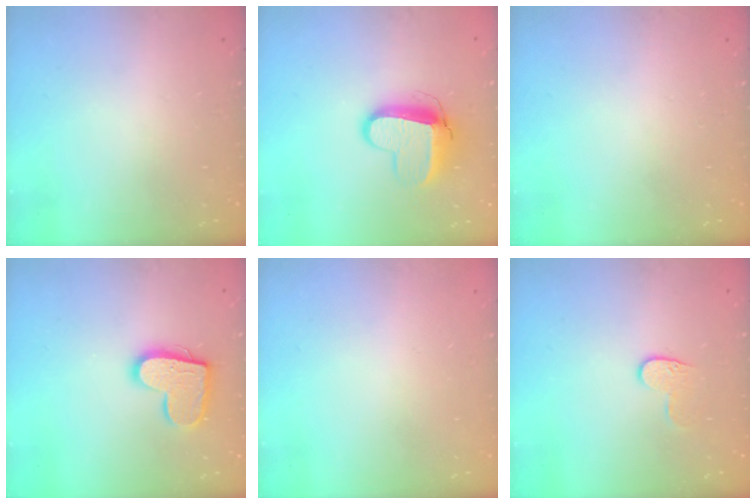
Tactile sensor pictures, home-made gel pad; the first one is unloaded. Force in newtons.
{"total": 11.1, "press": 11.0, "slide": 1.0}
{"total": 0.0}
{"total": 14.5, "press": 14.5, "slide": 0.8}
{"total": 0.6, "press": 0.6, "slide": 0.2}
{"total": 5.8, "press": 5.8, "slide": 0.6}